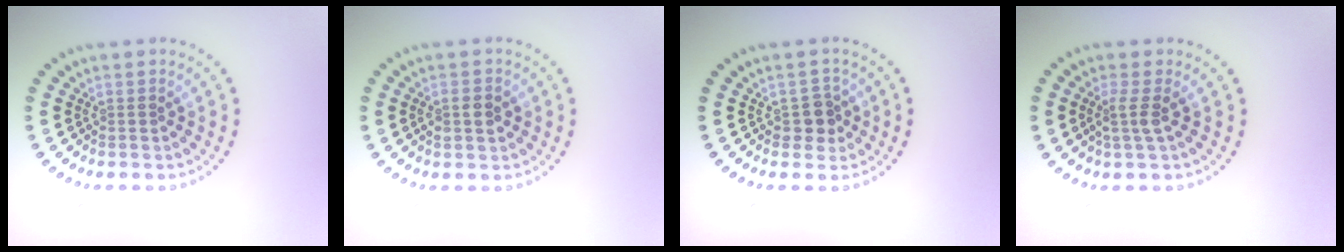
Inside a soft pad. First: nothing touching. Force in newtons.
{"total": 1.9, "press": 1.9, "slide": 0.2}
{"total": 1.9, "press": 1.6, "slide": 1.0}
{"total": 1.8, "press": 1.4, "slide": 1.1}